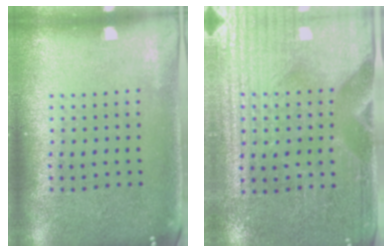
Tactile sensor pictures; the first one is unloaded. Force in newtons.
{"total": 3.5, "press": 3.3, "slide": 1.1}